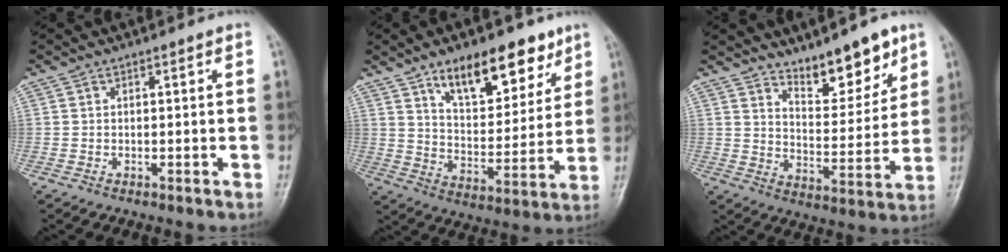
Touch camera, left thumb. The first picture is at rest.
{"total": 15.5, "force": [9.8, 7.3, 9.6], "torque": [-0.098, -0.056, 0.161]}
{"total": 11.1, "force": [8.3, 3.9, 6.2], "torque": [-0.061, -0.070, 0.142]}